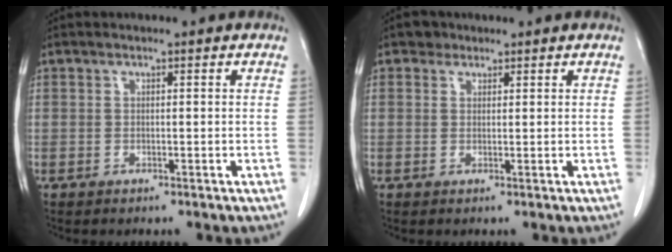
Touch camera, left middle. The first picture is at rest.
{"total": 1.7, "force": [1.1, 1.2, 0.1], "torque": [0.002, 0.001, 0.014]}